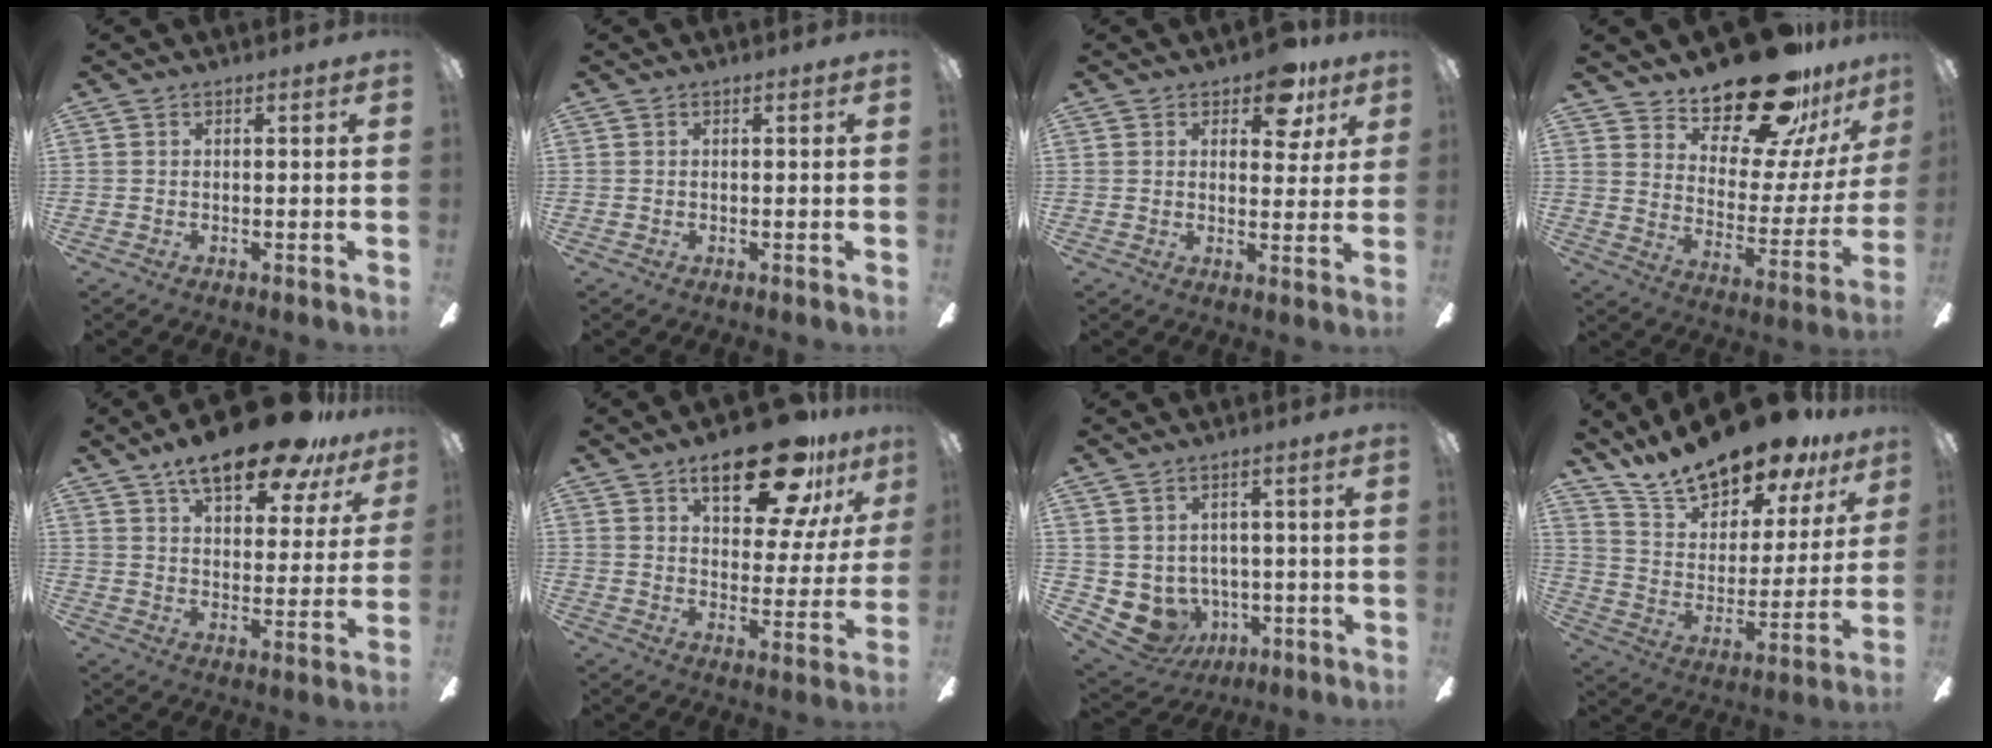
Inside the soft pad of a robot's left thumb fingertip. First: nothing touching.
{"total": 0.0}
{"total": 9.4, "force": [6.1, 4.8, 5.2], "torque": [-0.053, -0.026, 0.104]}
{"total": 23.1, "force": [19.0, 7.8, 10.6], "torque": [-0.160, -0.130, 0.322]}
{"total": 17.3, "force": [12.8, 5.6, 10.1], "torque": [-0.166, -0.069, 0.215]}
{"total": 19.4, "force": [12.2, 8.2, 12.7], "torque": [-0.177, -0.061, 0.197]}
{"total": 6.6, "force": [-1.5, 6.0, 2.1], "torque": [-0.081, 0.004, -0.023]}
{"total": 18.8, "force": [17.0, 5.0, 6.1], "torque": [-0.118, -0.130, 0.296]}